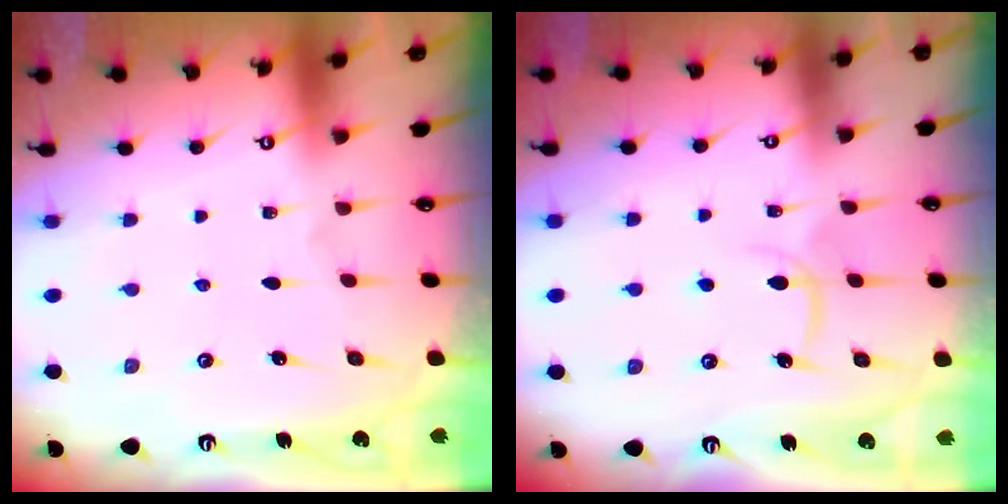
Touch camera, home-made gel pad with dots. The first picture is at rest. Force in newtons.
{"total": 5.7, "press": 5.7, "slide": 0.8}